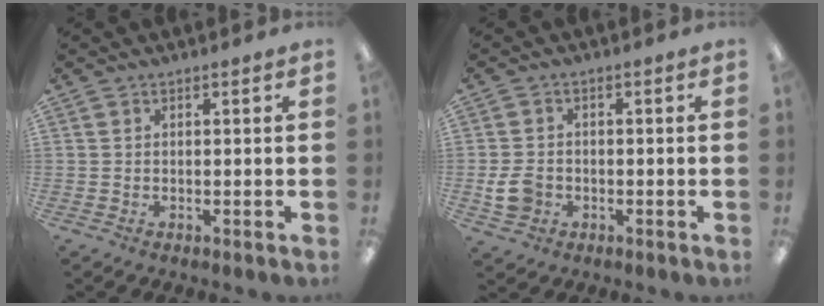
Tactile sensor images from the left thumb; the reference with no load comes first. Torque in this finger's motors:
{"motor_torque": [-0.20, 0.64, 0.27, -0.30, 0.01]}